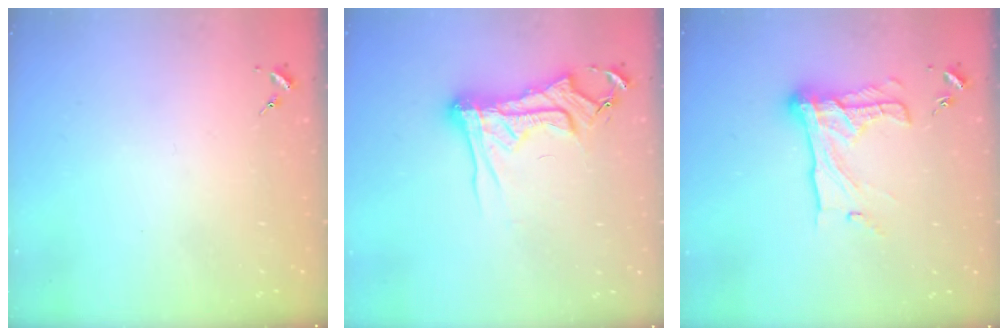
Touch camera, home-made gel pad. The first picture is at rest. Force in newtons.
{"total": 14.5, "press": 14.5, "slide": 1.1}
{"total": 17.9, "press": 17.9, "slide": 1.4}